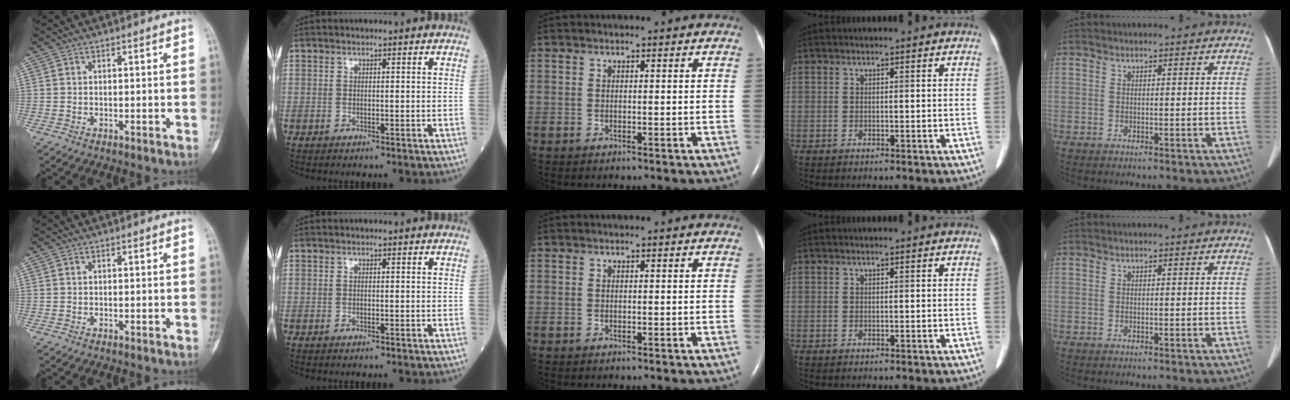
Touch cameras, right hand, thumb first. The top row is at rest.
{}